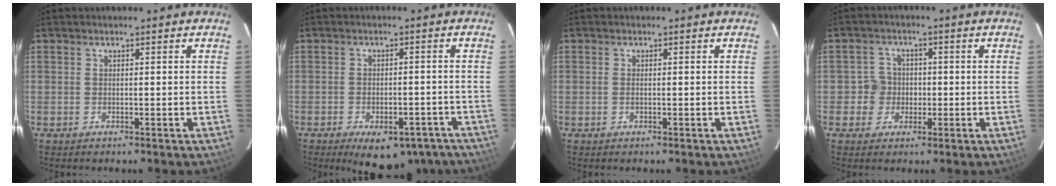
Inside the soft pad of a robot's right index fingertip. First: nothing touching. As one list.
[{"total": 13.9, "force": [-10.1, 6.6, 7.0], "torque": [-0.115, 0.007, -0.116]}, {"total": 0.6, "force": [-0.1, 0.3, 0.5], "torque": [-0.012, 0.000, -0.003]}, {"total": 4.1, "force": [-0.7, 4.0, 0.2], "torque": [0.004, 0.013, -0.014]}]